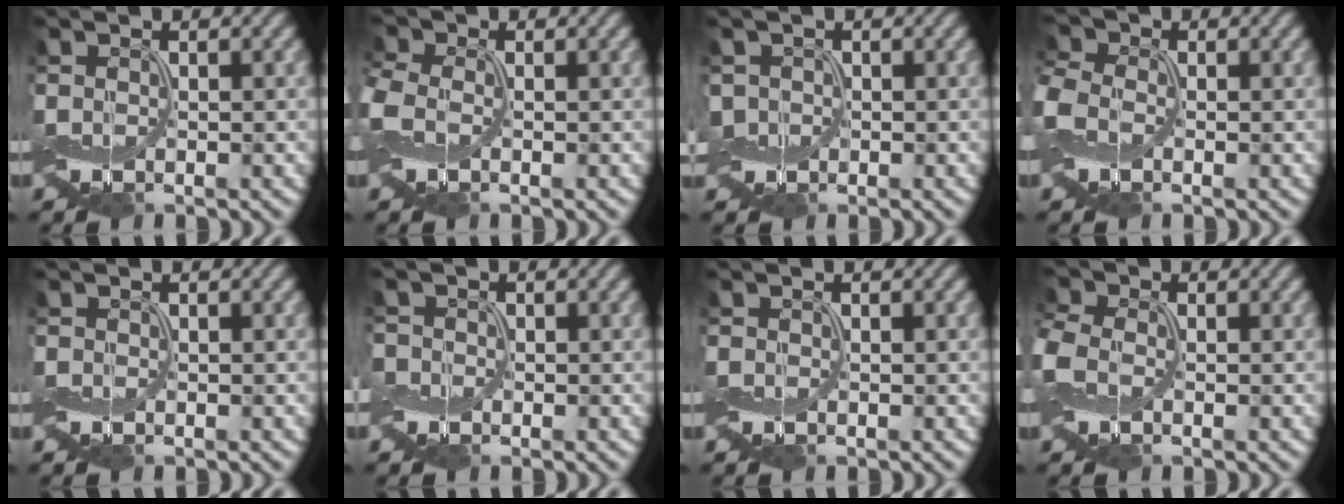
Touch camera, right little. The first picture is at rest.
{"total": 2.6, "force": [-0.8, 1.9, 1.6], "torque": [-0.052, 0.001, -0.017]}
{"total": 1.5, "force": [-0.2, 1.4, 0.4], "torque": [-0.021, 0.005, -0.005]}
{"total": 3.6, "force": [-0.9, 2.8, 2.1], "torque": [-0.069, 0.004, -0.023]}
{"total": 0.0}
{"total": 0.9, "force": [-0.5, 0.6, -0.5], "torque": [0.007, 0.003, -0.012]}
{"total": 0.0}
{"total": 3.1, "force": [-0.9, 2.4, 1.9], "torque": [-0.061, 0.001, -0.018]}